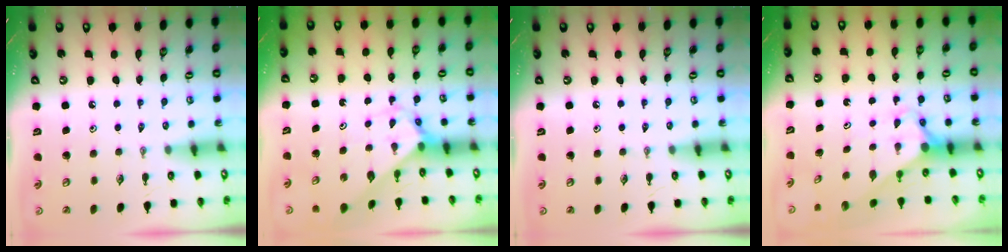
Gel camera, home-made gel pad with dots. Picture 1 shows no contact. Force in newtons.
{"total": 2.8, "press": 2.8, "slide": 0.1}
{"total": 0.0}
{"total": 2.7, "press": 2.7, "slide": 0.0}